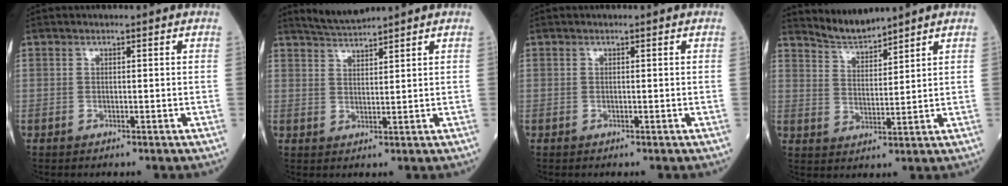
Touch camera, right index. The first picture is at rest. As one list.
[{"total": 3.5, "force": [3.4, -0.7, 0.1], "torque": [-0.007, 0.003, 0.071]}, {"total": 0.0}, {"total": 4.6, "force": [4.6, -0.3, -0.1], "torque": [-0.003, -0.002, 0.095]}]